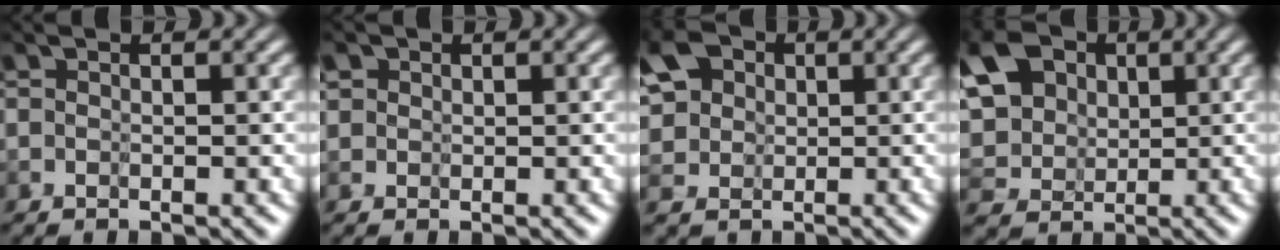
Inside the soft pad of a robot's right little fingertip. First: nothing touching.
{"total": 1.7, "force": [1.1, 1.2, 0.3], "torque": [-0.014, 0.010, -0.001]}
{"total": 5.8, "force": [2.2, 4.8, 2.5], "torque": [-0.065, 0.018, 0.004]}
{"total": 4.9, "force": [1.7, 3.8, 2.5], "torque": [-0.068, 0.006, 0.013]}